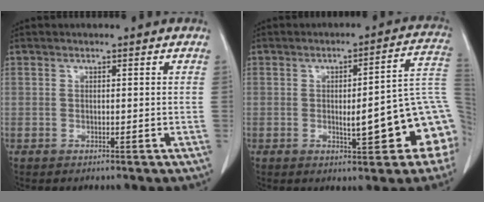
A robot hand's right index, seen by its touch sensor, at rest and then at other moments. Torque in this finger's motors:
{"motor_torque": [0.41, -0.11, 0.31, 0.05]}